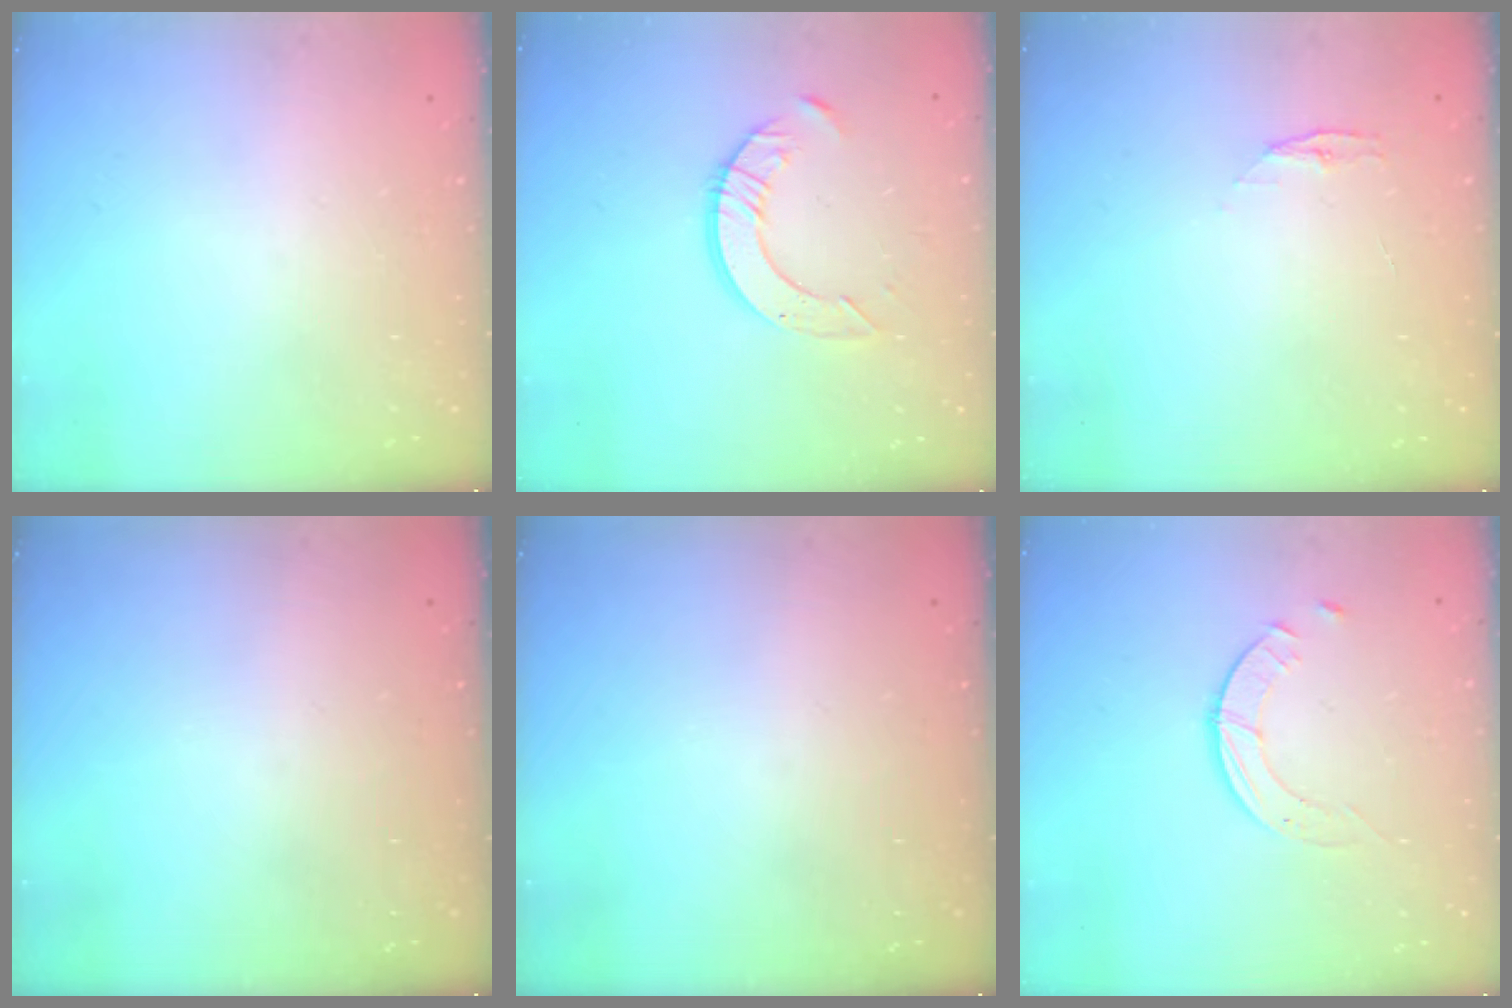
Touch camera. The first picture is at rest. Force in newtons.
{"total": 8.2, "press": 8.2, "slide": 0.8}
{"total": 3.8, "press": 3.8, "slide": 0.5}
{"total": 0.0}
{"total": 0.0}
{"total": 3.0, "press": 3.0, "slide": 0.3}